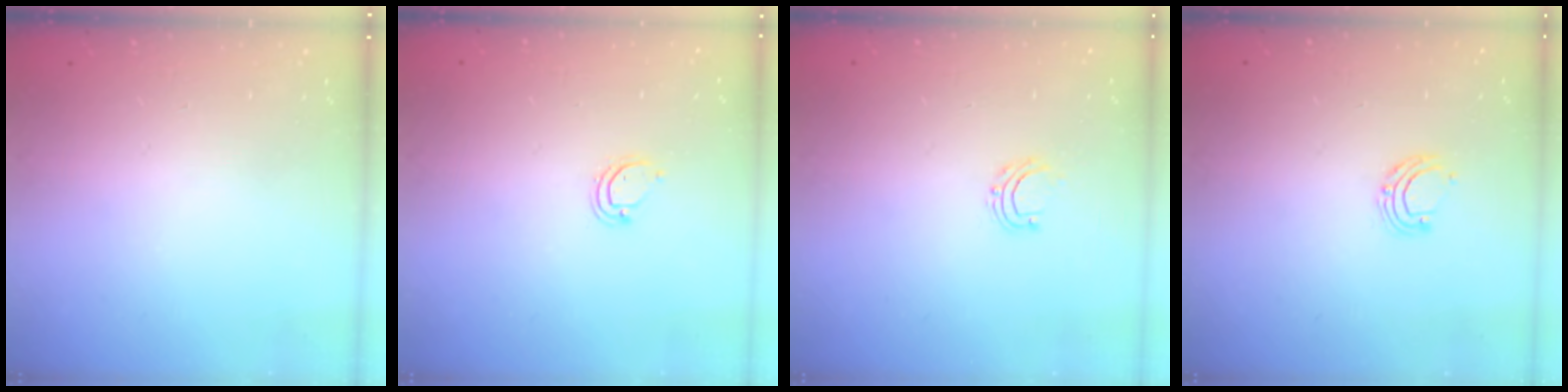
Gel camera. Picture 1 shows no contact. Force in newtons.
{"total": 3.6, "press": 3.6, "slide": 0.5}
{"total": 5.9, "press": 5.9, "slide": 0.5}
{"total": 6.6, "press": 6.5, "slide": 0.7}